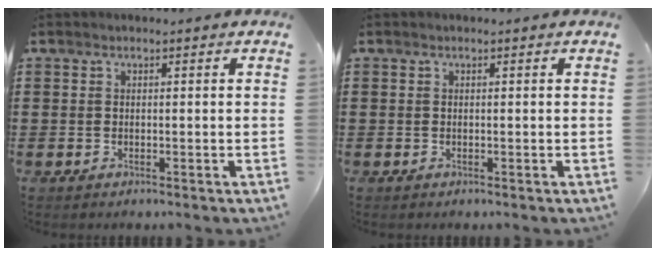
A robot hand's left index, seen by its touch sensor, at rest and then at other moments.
{"total": 0.0}